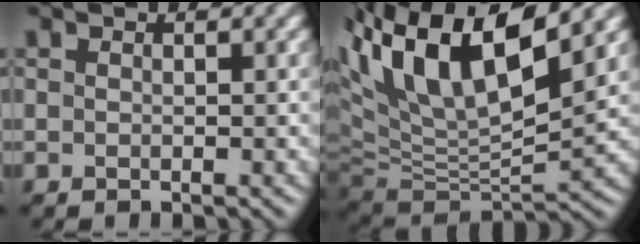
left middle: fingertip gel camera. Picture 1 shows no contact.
{"total": 12.6, "force": [5.8, 4.2, 10.4], "torque": [-0.200, 0.012, 0.104]}